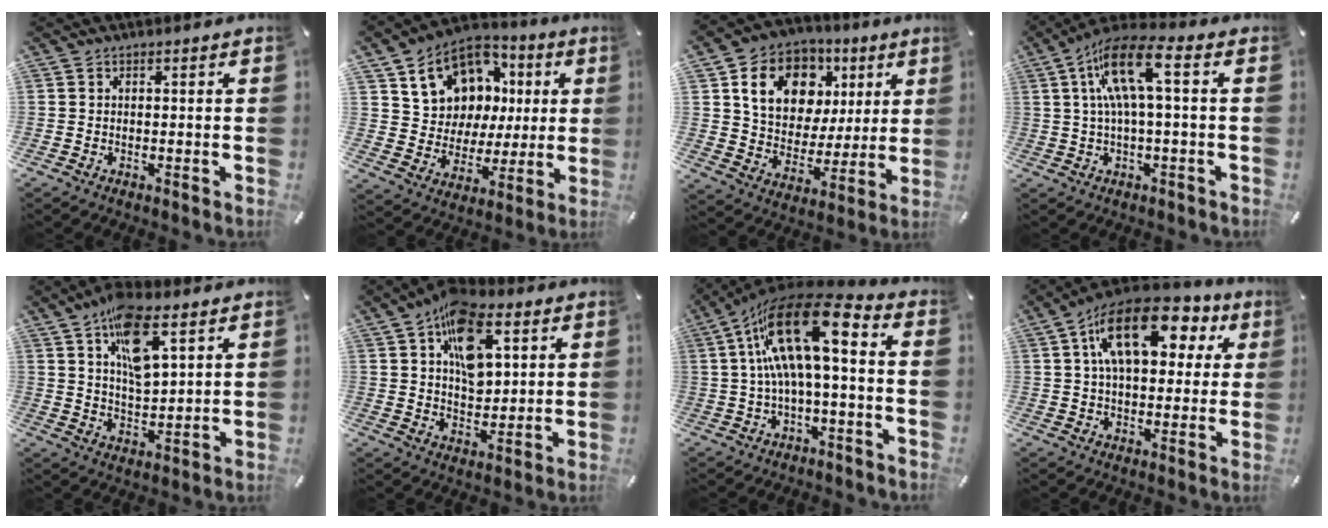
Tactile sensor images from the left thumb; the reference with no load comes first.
{"total": 13.7, "force": [5.6, 11.9, 4.0], "torque": [-0.072, -0.034, 0.116]}
{"total": 15.5, "force": [6.2, 12.3, 7.1], "torque": [-0.121, -0.016, 0.121]}
{"total": 12.5, "force": [2.2, 3.8, 11.7], "torque": [-0.232, 0.002, 0.039]}
{"total": 13.2, "force": [7.0, 6.0, 9.4], "torque": [-0.154, -0.021, 0.123]}
{"total": 15.0, "force": [5.8, 9.3, 10.2], "torque": [-0.158, -0.008, 0.106]}
{"total": 19.6, "force": [3.3, 7.5, 17.8], "torque": [-0.323, -0.008, 0.053]}
{"total": 17.8, "force": [7.1, 9.9, 13.0], "torque": [-0.216, -0.022, 0.118]}